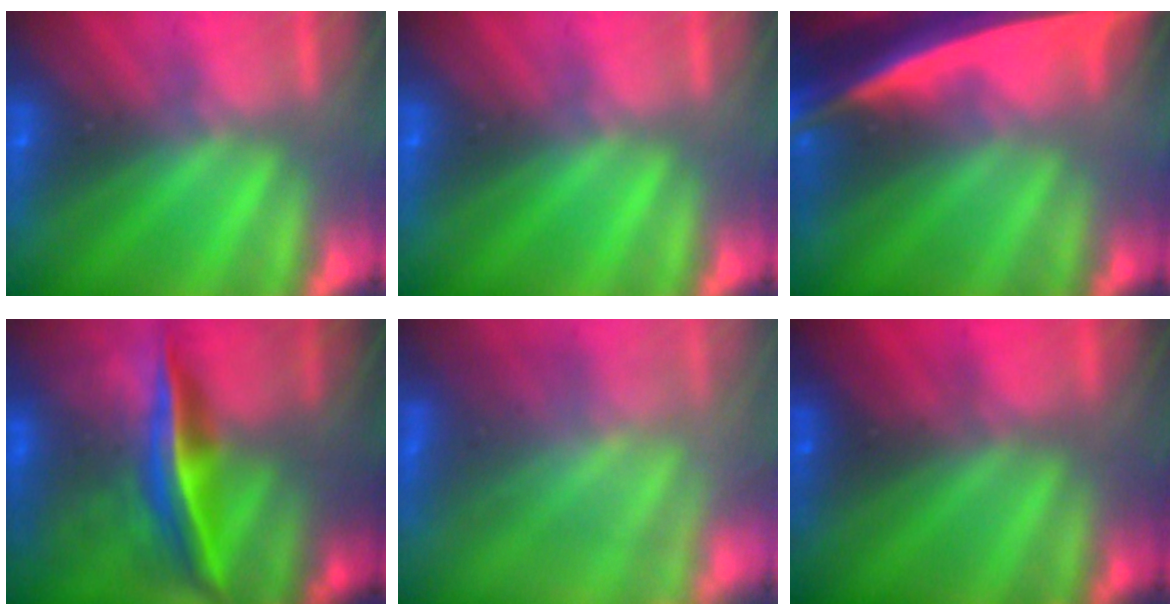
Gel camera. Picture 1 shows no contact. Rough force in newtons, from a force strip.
{"total": 0.0}
{"total": 5.8}
{"total": 5.8}
{"total": 4.5}
{"total": 2.2}